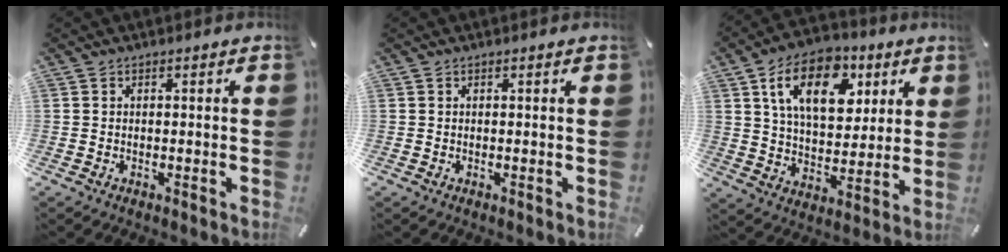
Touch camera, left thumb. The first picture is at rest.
{"total": 0.0}
{"total": 16.7, "force": [7.3, 10.5, 10.8], "torque": [-0.167, -0.013, 0.126]}